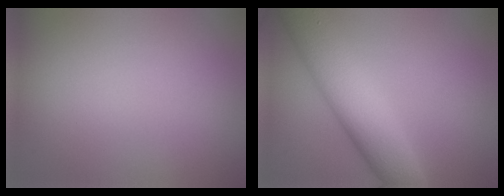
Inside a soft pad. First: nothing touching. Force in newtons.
{"total": 7.4, "press": 7.4, "slide": 0.3}